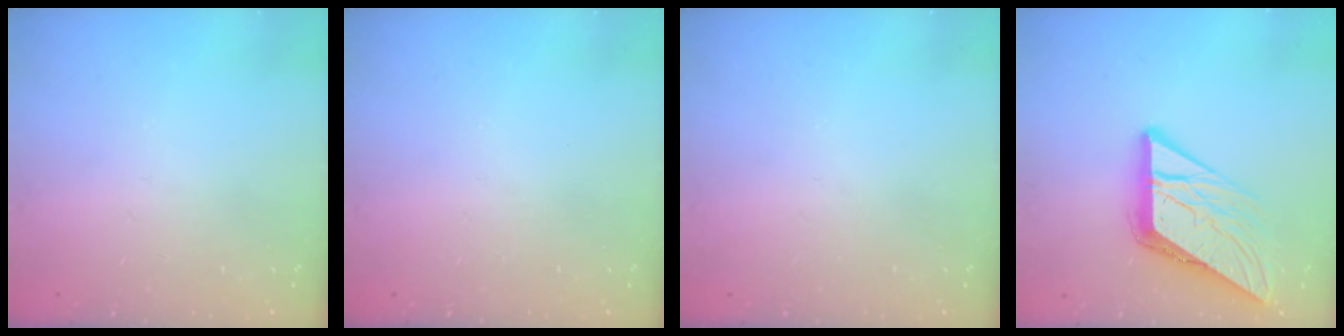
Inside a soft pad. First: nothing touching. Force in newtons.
{"total": 0.0}
{"total": 0.0}
{"total": 11.5, "press": 11.4, "slide": 1.1}